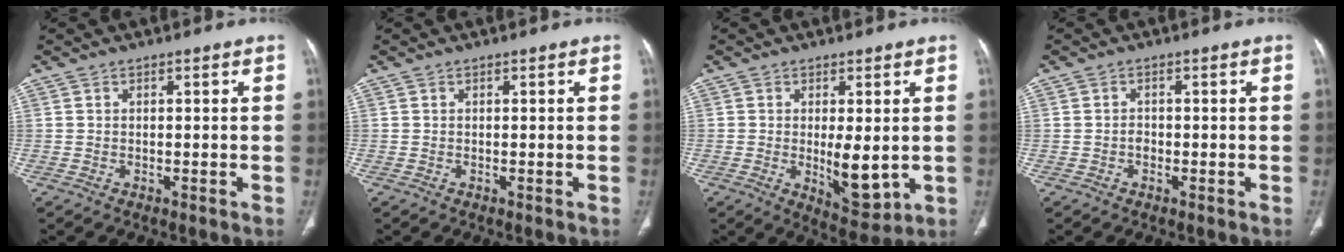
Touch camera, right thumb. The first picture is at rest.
{"total": 0.0}
{"total": 7.7, "force": [-0.5, 3.2, 7.0], "torque": [-0.093, -0.020, 0.005]}
{"total": 1.2, "force": [-0.4, 0.9, 0.6], "torque": [-0.008, 0.005, -0.008]}